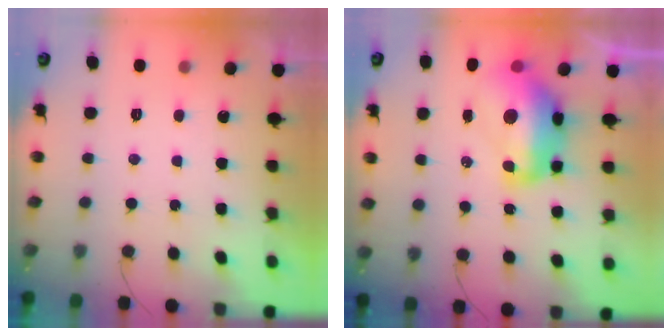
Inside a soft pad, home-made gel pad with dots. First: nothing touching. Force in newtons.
{"total": 15.7, "press": 15.6, "slide": 1.6}